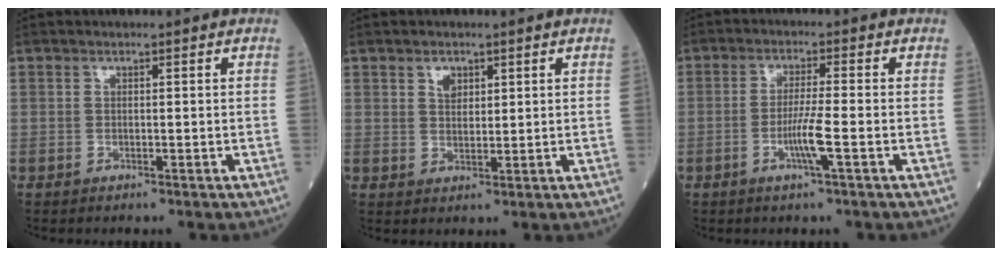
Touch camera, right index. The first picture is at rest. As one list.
[{"total": 2.4, "force": [1.3, 1.5, 1.4], "torque": [-0.023, 0.001, 0.026]}, {"total": 4.8, "force": [-1.7, -0.4, 4.5], "torque": [-0.086, -0.008, -0.033]}]